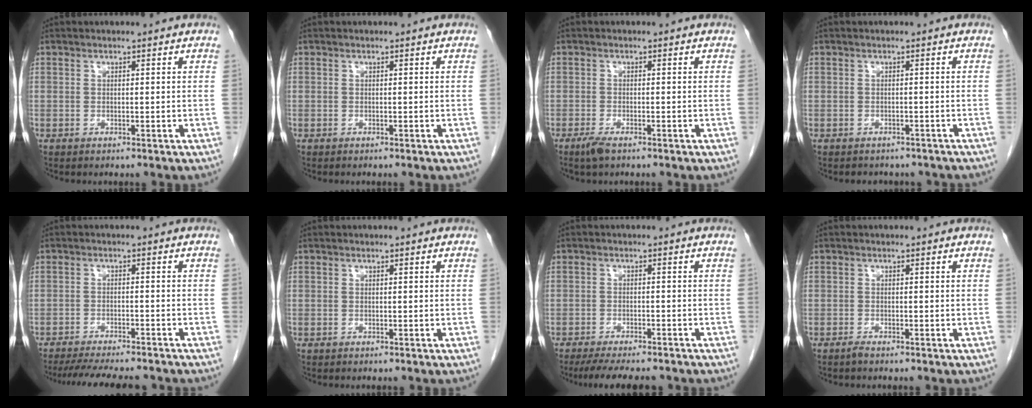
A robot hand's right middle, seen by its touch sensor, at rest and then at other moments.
{"total": 0.0}
{"total": 2.1, "force": [-1.5, 0.5, 1.4], "torque": [-0.035, -0.005, -0.028]}
{"total": 5.2, "force": [-4.5, 2.3, 1.1], "torque": [-0.013, 0.005, -0.045]}
{"total": 12.2, "force": [-10.9, 1.8, 5.2], "torque": [-0.077, -0.014, -0.148]}
{"total": 0.0}
{"total": 9.0, "force": [-7.8, 2.0, 4.1], "torque": [-0.059, -0.013, -0.113]}
{"total": 0.7, "force": [-0.6, 0.0, 0.3], "torque": [-0.008, -0.001, -0.011]}